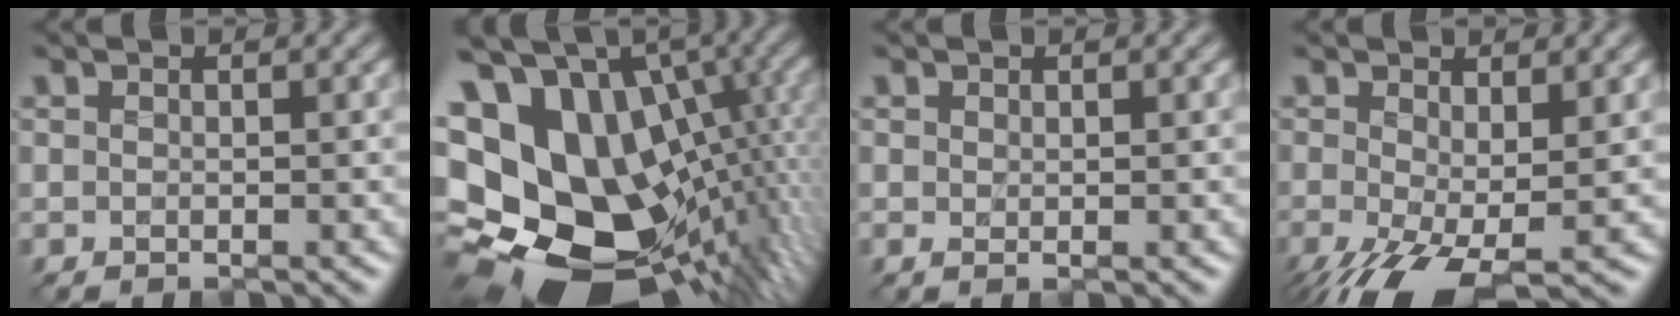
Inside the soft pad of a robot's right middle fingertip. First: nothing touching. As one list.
[{"total": 20.1, "force": [0.1, 14.7, 13.7], "torque": [-0.261, 0.022, 0.002]}, {"total": 0.0}, {"total": 6.6, "force": [-2.7, 2.2, 5.6], "torque": [-0.130, -0.027, -0.037]}]